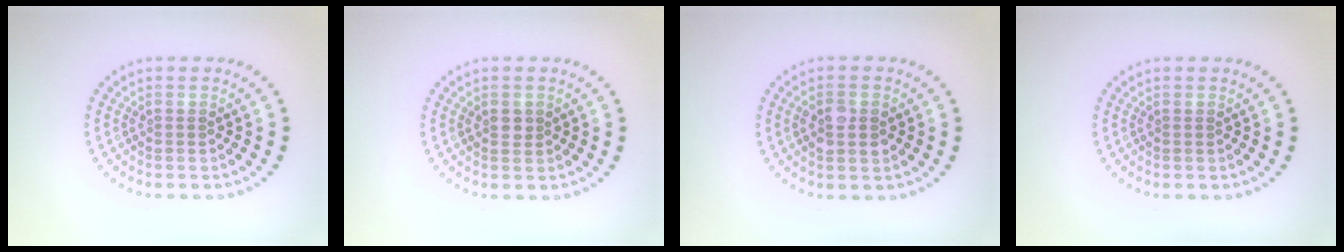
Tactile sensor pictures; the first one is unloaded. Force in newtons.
{"total": 1.0, "press": 1.0, "slide": 0.4}
{"total": 2.2, "press": 2.2, "slide": 0.2}
{"total": 0.0}